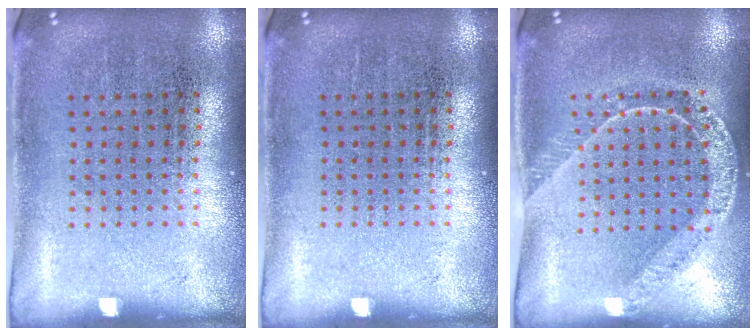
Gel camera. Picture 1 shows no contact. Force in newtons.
{"total": 0.0}
{"total": 1.6, "press": 1.5, "slide": 0.5}